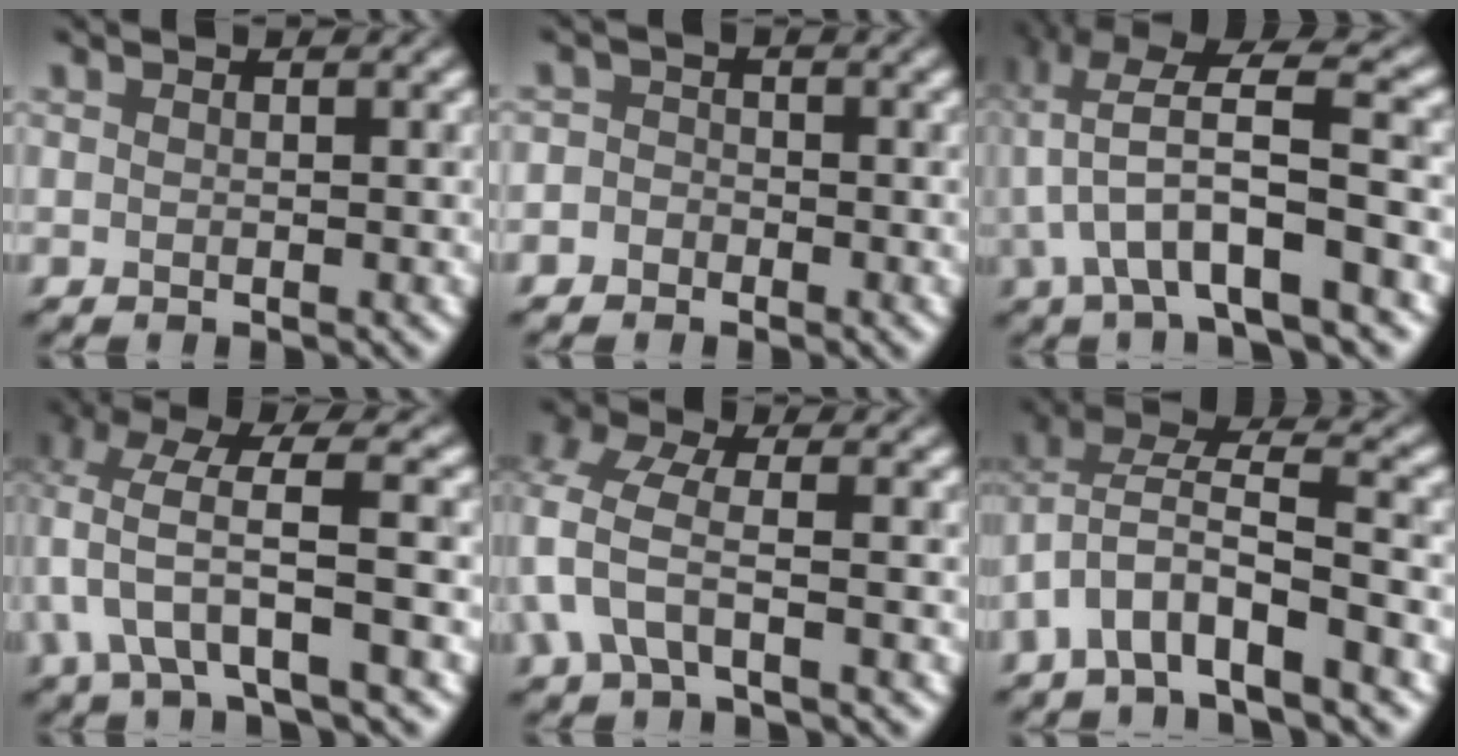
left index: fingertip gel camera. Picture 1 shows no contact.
{"total": 1.7, "force": [-0.9, 1.4, 0.2], "torque": [0.019, 0.009, -0.022]}
{"total": 8.9, "force": [-1.3, 2.8, 8.3], "torque": [-0.155, 0.020, -0.027]}
{"total": 5.8, "force": [-0.2, 1.5, 5.6], "torque": [-0.116, 0.007, -0.004]}
{"total": 4.4, "force": [-0.7, 2.4, 3.6], "torque": [-0.090, 0.008, -0.022]}
{"total": 6.6, "force": [-2.7, 2.5, 5.4], "torque": [-0.098, 0.019, -0.056]}